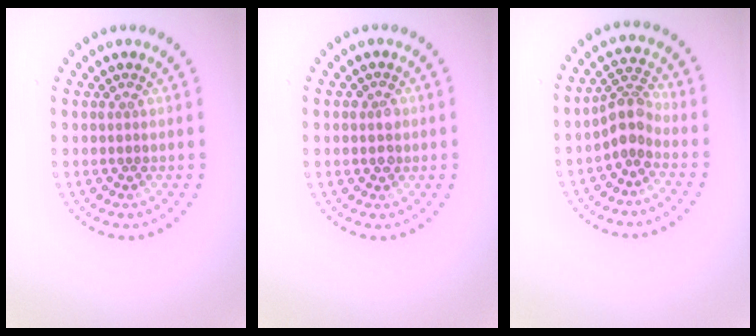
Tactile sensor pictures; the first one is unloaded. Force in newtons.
{"total": 1.6, "press": 1.6, "slide": 0.5}
{"total": 2.7, "press": 2.1, "slide": 1.7}